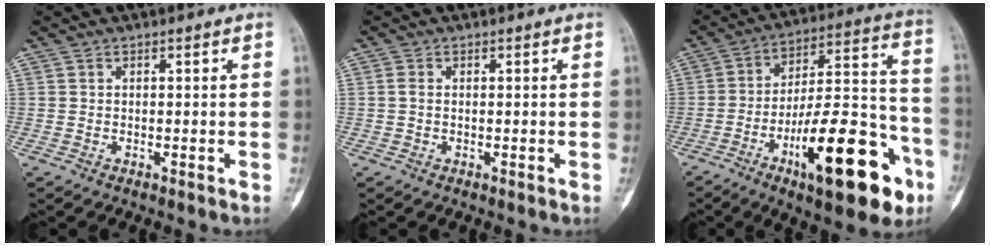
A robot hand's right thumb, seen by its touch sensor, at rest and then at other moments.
{"total": 1.3, "force": [0.1, 0.9, 1.0], "torque": [-0.020, 0.001, -0.001]}
{"total": 25.6, "force": [-11.5, 8.6, 21.2], "torque": [-0.292, 0.069, -0.170]}